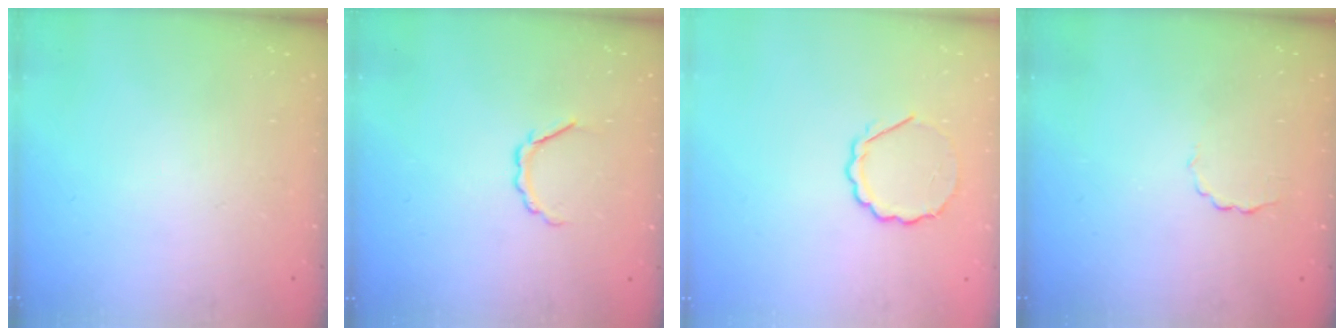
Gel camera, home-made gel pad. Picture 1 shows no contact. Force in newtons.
{"total": 3.1, "press": 3.0, "slide": 0.9}
{"total": 5.9, "press": 5.7, "slide": 1.5}
{"total": 2.2, "press": 2.1, "slide": 0.6}